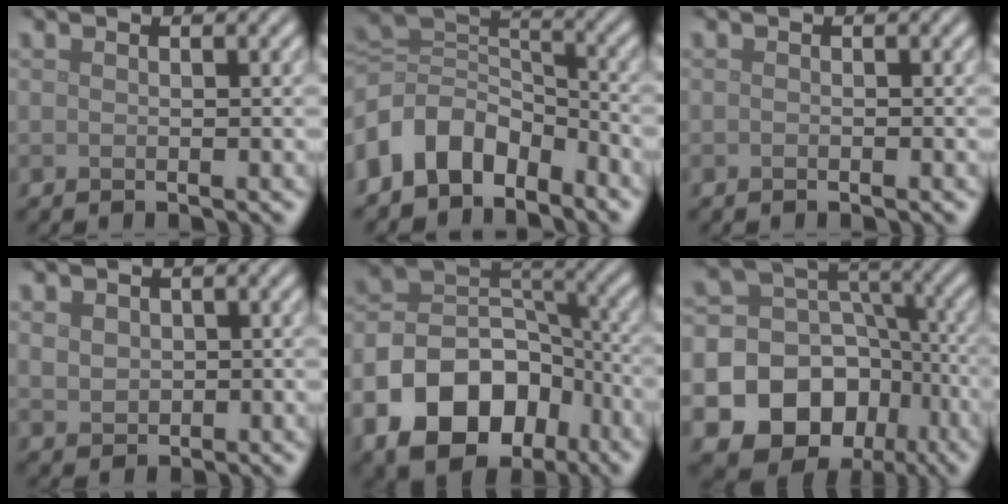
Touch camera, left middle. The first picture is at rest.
{"total": 7.5, "force": [-4.4, 4.8, 3.6], "torque": [-0.053, 0.005, -0.096]}
{"total": 0.0}
{"total": 1.8, "force": [0.4, 1.5, 0.8], "torque": [-0.017, -0.005, 0.012]}
{"total": 11.1, "force": [-5.6, 7.5, 6.1], "torque": [-0.109, 0.002, -0.104]}
{"total": 18.3, "force": [-8.5, 15.1, 5.8], "torque": [-0.111, -0.035, -0.133]}